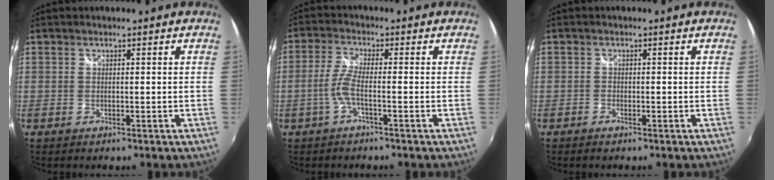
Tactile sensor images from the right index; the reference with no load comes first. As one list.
[{"total": 4.1, "force": [-1.6, 0.2, 3.7], "torque": [-0.090, 0.001, -0.033]}, {"total": 0.9, "force": [-0.8, 0.5, 0.3], "torque": [-0.009, -0.002, -0.016]}]